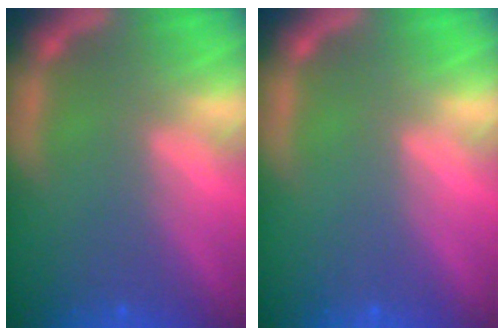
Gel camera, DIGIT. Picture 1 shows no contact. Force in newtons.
{"total": 0.0}